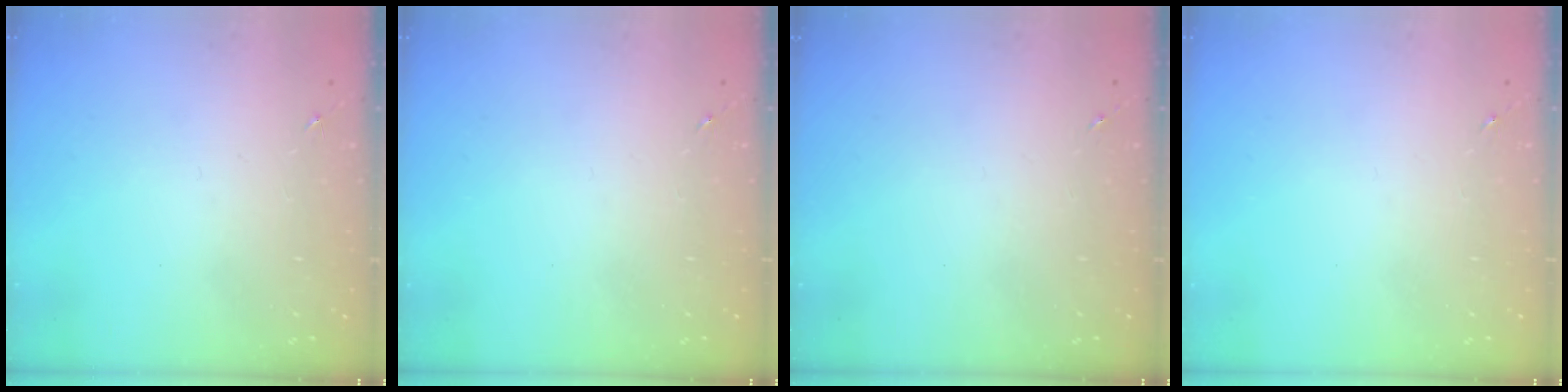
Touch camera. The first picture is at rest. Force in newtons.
{"total": 0.0}
{"total": 0.0}
{"total": 0.0}